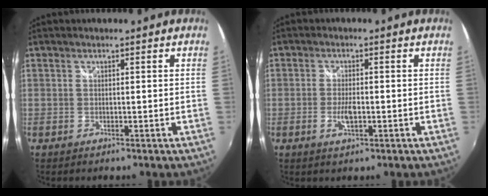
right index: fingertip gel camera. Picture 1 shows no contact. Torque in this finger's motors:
{"motor_torque": [0.91, 0.84, 0.05, 0.03]}